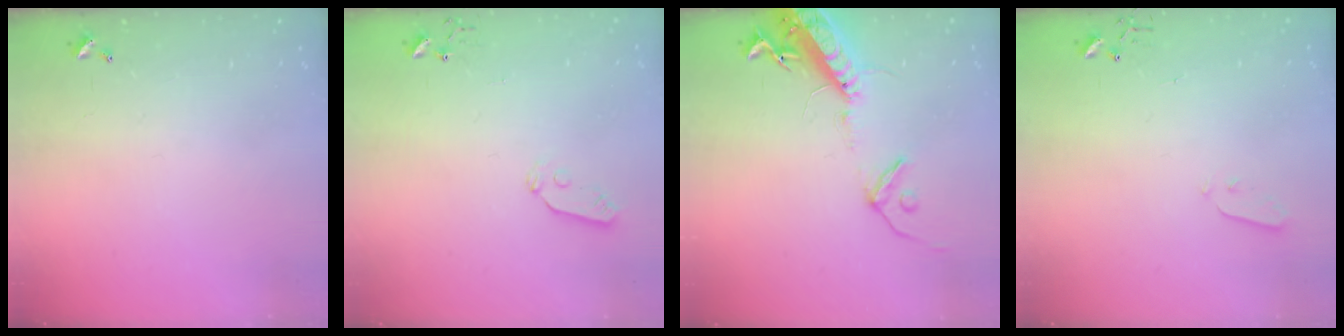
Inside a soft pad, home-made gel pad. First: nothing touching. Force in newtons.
{"total": 4.6, "press": 4.6, "slide": 0.3}
{"total": 16.3, "press": 15.8, "slide": 4.0}
{"total": 2.5, "press": 2.5, "slide": 0.4}